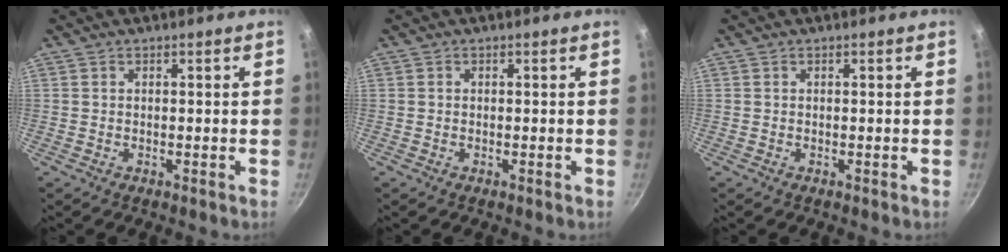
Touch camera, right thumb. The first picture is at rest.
{"total": 0.0}
{"total": 0.0}